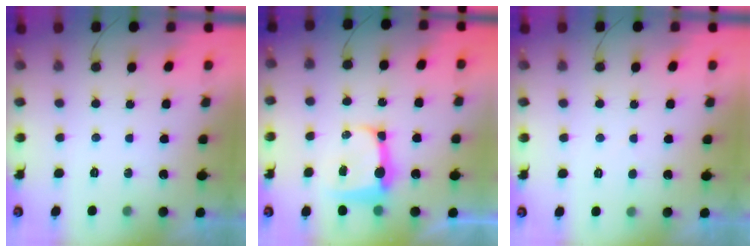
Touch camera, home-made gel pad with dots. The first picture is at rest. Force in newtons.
{"total": 9.6, "press": 9.5, "slide": 1.3}
{"total": 2.0, "press": 2.0, "slide": 0.2}